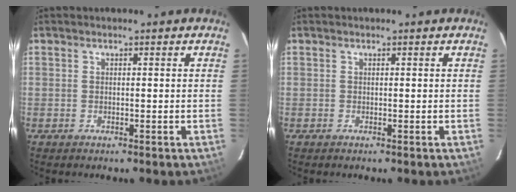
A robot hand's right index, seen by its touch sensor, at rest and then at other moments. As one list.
[{"total": 0.0}]